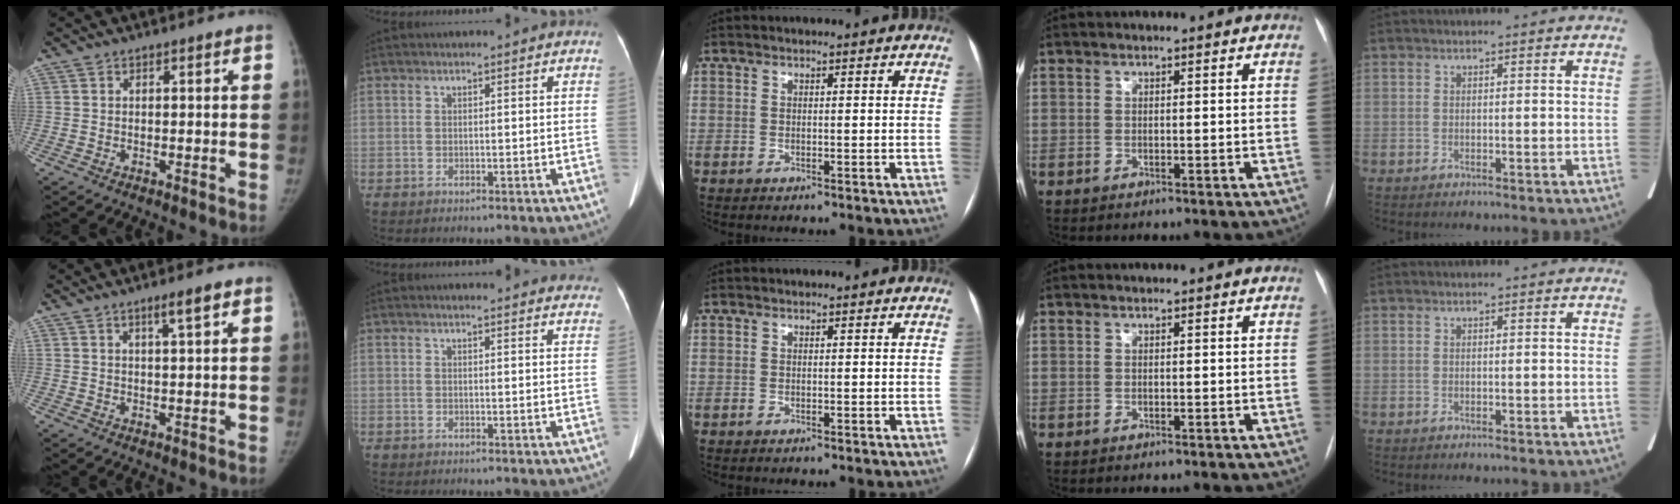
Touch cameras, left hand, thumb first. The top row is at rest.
{"thumb": {"total": 3.3, "force": [1.9, 0.1, 2.7], "torque": [-0.043, -0.009, 0.034]}, "index": {"total": 13.2, "force": [12.6, 2.2, 3.1], "torque": [-0.009, -0.017, 0.120]}}